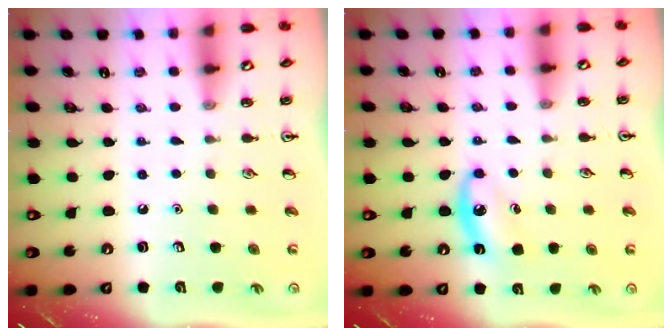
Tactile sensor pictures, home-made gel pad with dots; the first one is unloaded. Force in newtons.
{"total": 6.8, "press": 6.5, "slide": 2.0}